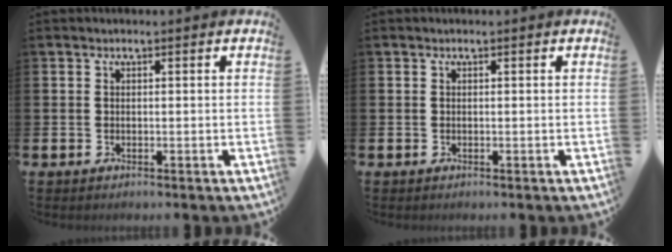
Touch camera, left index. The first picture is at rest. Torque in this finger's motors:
{"motor_torque": [0.00, 0.00, 0.00, 0.00]}